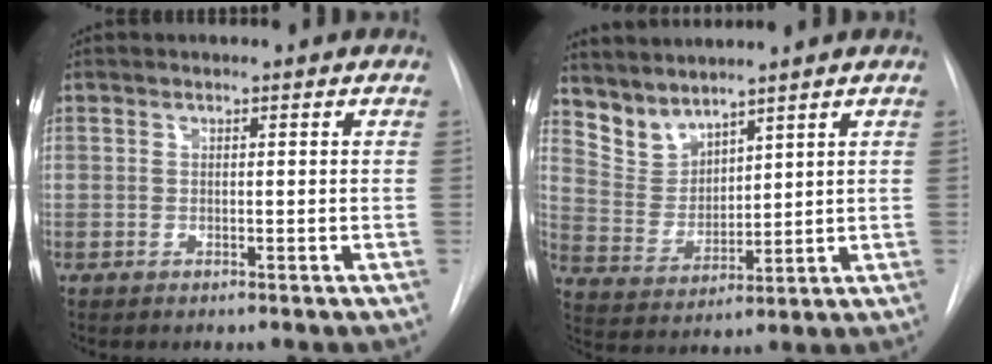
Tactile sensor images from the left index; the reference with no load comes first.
{"total": 6.2, "force": [5.9, 1.6, 0.6], "torque": [-0.030, 0.007, 0.138]}